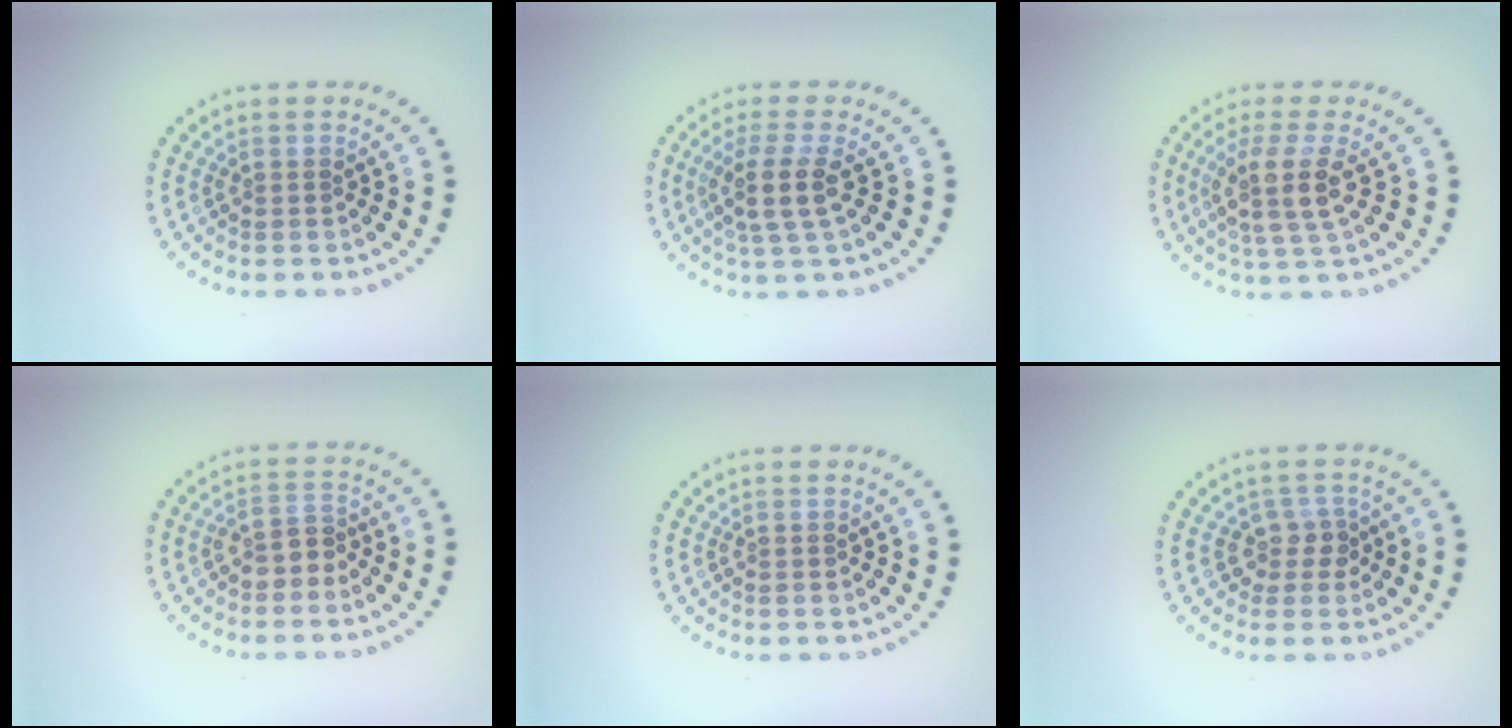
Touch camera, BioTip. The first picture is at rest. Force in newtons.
{"total": 3.3, "press": 2.6, "slide": 2.0}
{"total": 3.7, "press": 2.9, "slide": 2.2}
{"total": 2.1, "press": 2.0, "slide": 0.9}
{"total": 0.0}
{"total": 1.8, "press": 1.5, "slide": 1.0}